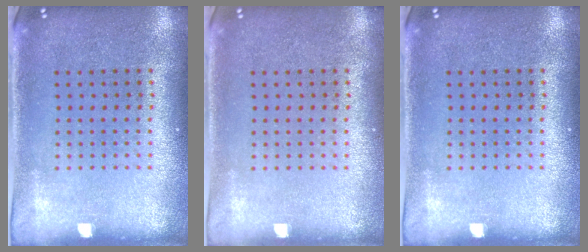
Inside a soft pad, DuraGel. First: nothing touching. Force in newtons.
{"total": 0.0}
{"total": 0.0}